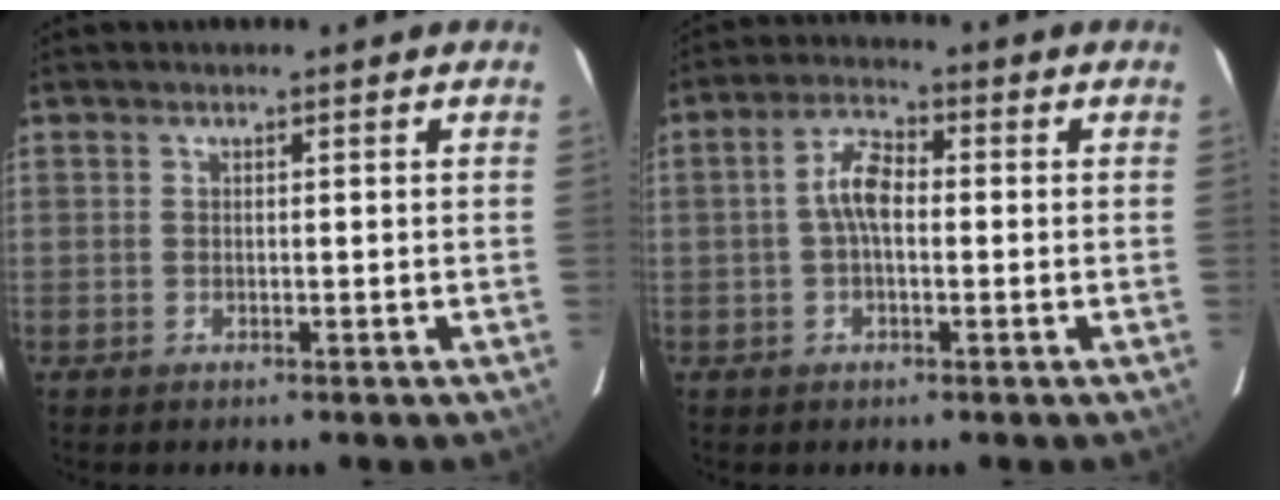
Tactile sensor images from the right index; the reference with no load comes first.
{"total": 5.5, "force": [-0.3, 2.7, 4.8], "torque": [-0.098, 0.017, -0.007]}